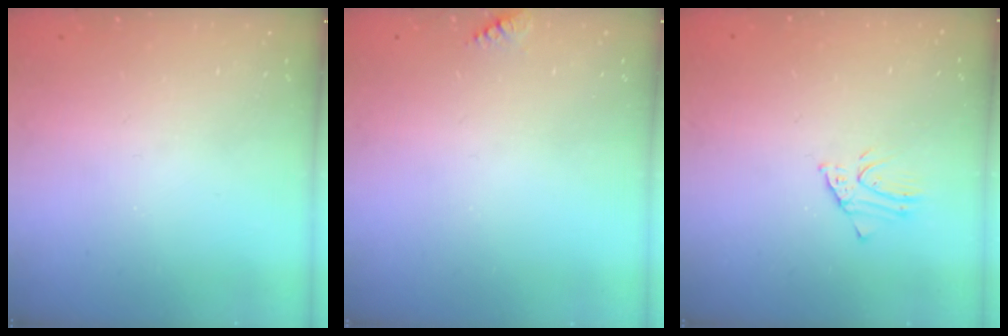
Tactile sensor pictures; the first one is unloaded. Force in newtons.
{"total": 3.5, "press": 3.5, "slide": 0.4}
{"total": 2.3, "press": 2.3, "slide": 0.1}